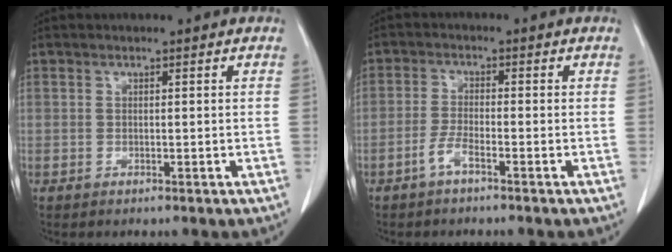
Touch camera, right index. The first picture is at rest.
{"total": 2.8, "force": [-1.8, 0.1, 2.0], "torque": [-0.044, 0.000, -0.040]}